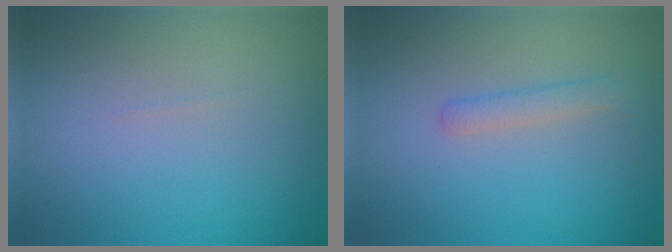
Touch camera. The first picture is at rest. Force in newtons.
{"total": 1.6, "press": 1.6, "slide": 0.0}